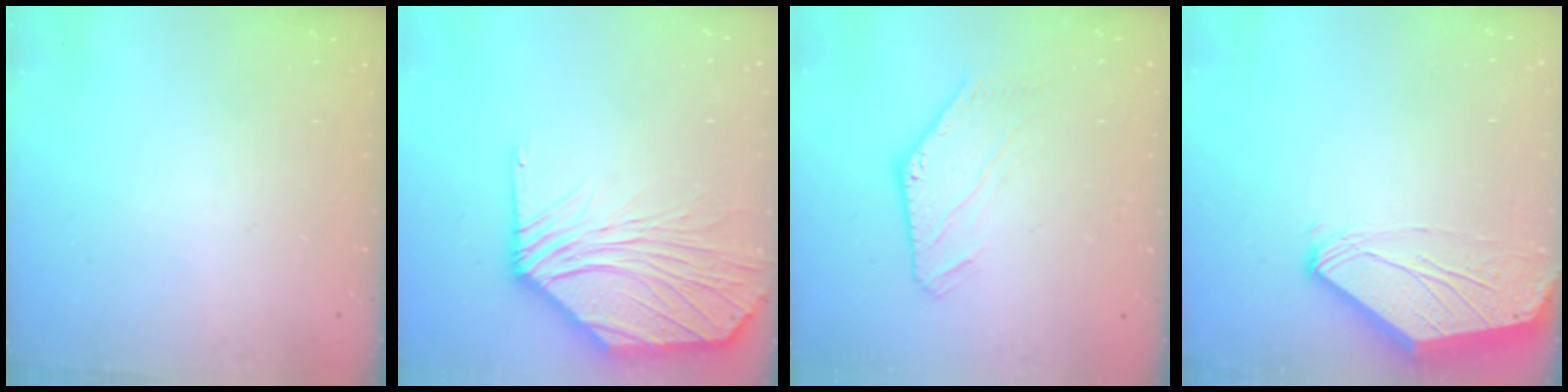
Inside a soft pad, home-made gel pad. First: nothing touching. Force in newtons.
{"total": 10.3, "press": 10.2, "slide": 1.5}
{"total": 1.0, "press": 1.0, "slide": 0.2}
{"total": 0.0}